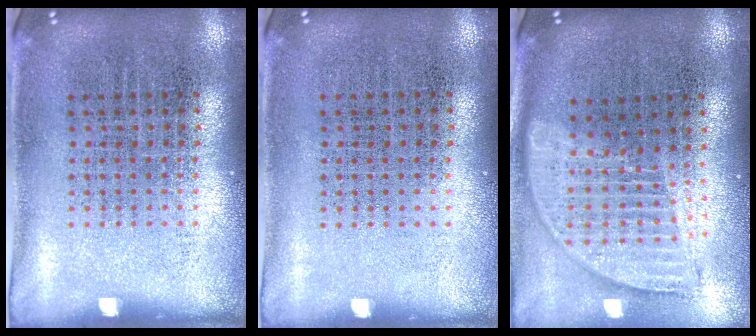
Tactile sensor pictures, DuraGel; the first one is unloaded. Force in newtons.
{"total": 0.0}
{"total": 1.8, "press": 1.5, "slide": 0.9}